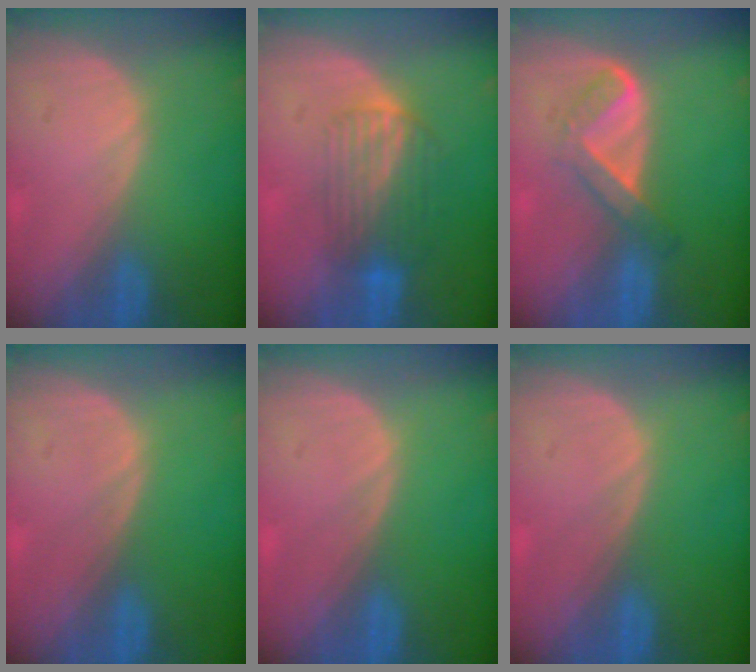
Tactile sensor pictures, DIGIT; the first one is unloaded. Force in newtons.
{"total": 6.8, "press": 6.1, "slide": 3.2}
{"total": 5.5, "press": 4.6, "slide": 3.0}
{"total": 0.0}
{"total": 0.0}
{"total": 0.0}